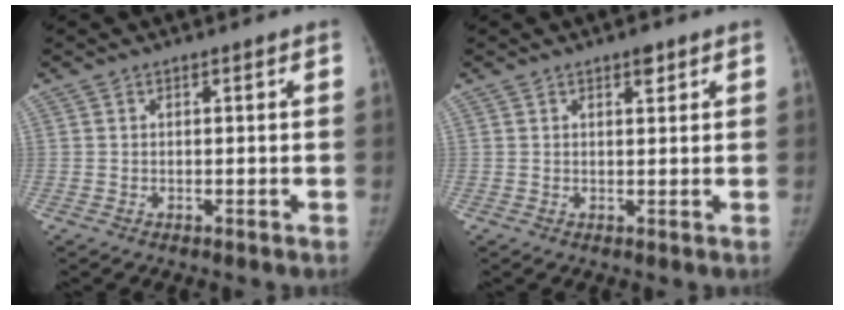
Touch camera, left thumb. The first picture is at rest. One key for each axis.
{"total": 2.0, "fx": 1.3, "fy": 0.8, "fz": 1.3, "tx": -0.012, "ty": -0.006, "tz": 0.019}